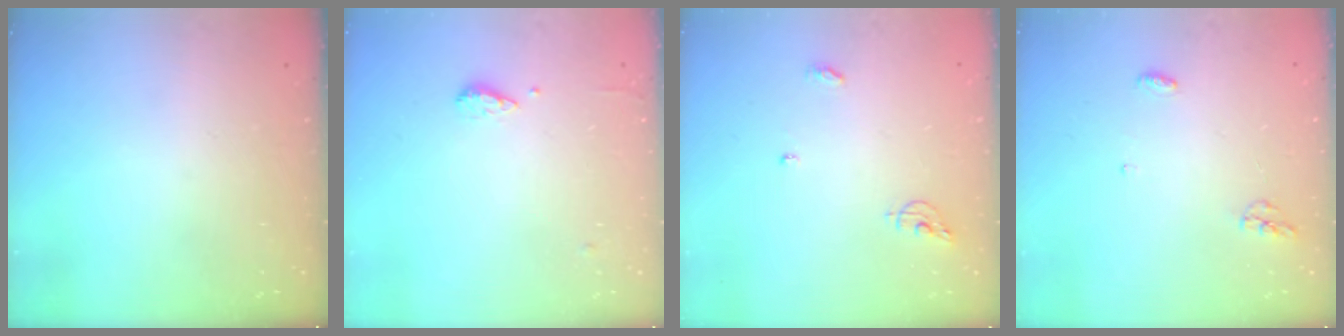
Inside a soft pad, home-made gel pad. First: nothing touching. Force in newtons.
{"total": 6.1, "press": 6.0, "slide": 0.7}
{"total": 6.3, "press": 6.3, "slide": 0.2}
{"total": 4.2, "press": 4.1, "slide": 0.9}